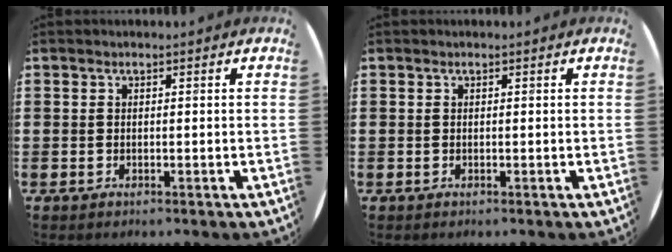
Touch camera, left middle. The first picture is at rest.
{"total": 0.0}